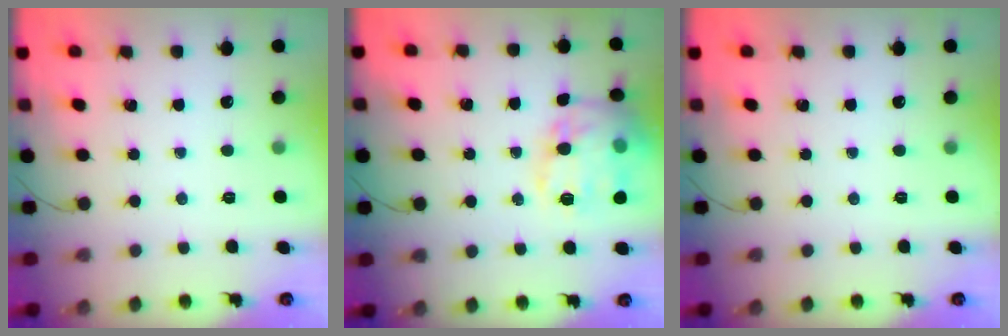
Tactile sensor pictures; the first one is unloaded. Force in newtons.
{"total": 19.4, "press": 19.3, "slide": 1.6}
{"total": 0.0}